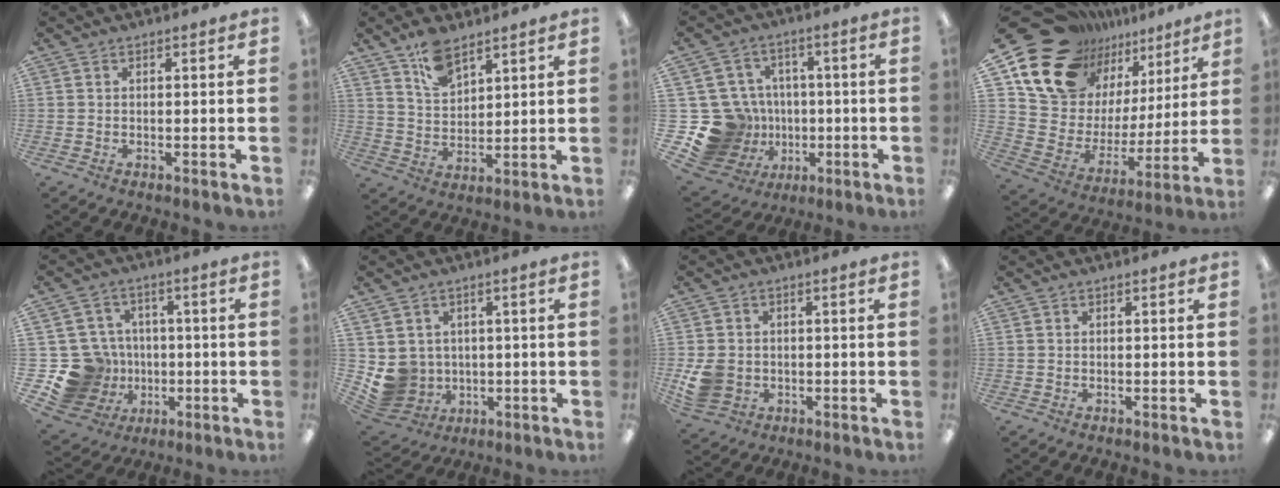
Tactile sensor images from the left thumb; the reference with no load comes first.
{"total": 8.5, "force": [6.5, 3.9, 3.7], "torque": [-0.076, -0.031, 0.122]}
{"total": 18.2, "force": [-3.3, 16.6, 6.8], "torque": [-0.162, 0.012, -0.019]}
{"total": 18.9, "force": [14.3, 11.0, 5.7], "torque": [-0.130, -0.100, 0.274]}
{"total": 16.1, "force": [-2.9, 14.8, 5.7], "torque": [-0.132, 0.018, -0.027]}
{"total": 6.9, "force": [0.4, 6.8, 1.1], "torque": [-0.062, -0.014, 0.015]}
{"total": 6.7, "force": [-1.3, 5.9, 3.1], "torque": [-0.066, 0.012, -0.019]}
{"total": 0.0}